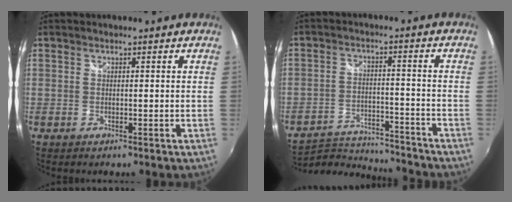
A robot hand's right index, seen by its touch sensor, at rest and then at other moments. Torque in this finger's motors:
{"motor_torque": [-0.11, -0.08, 0.07, 0.00]}